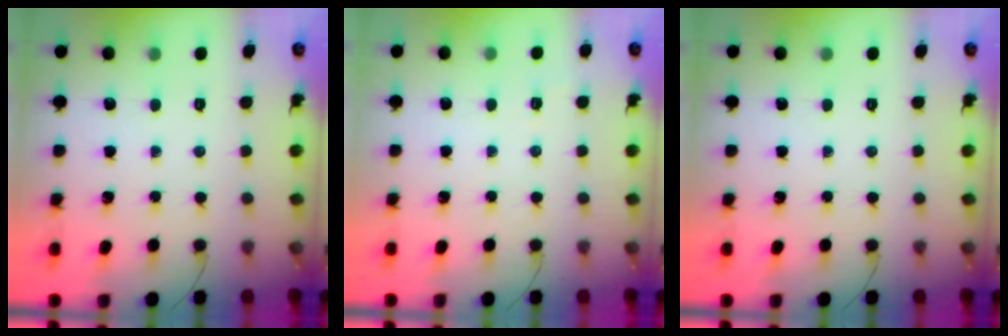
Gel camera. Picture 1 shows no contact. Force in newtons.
{"total": 2.0, "press": 1.6, "slide": 1.2}
{"total": 0.0}